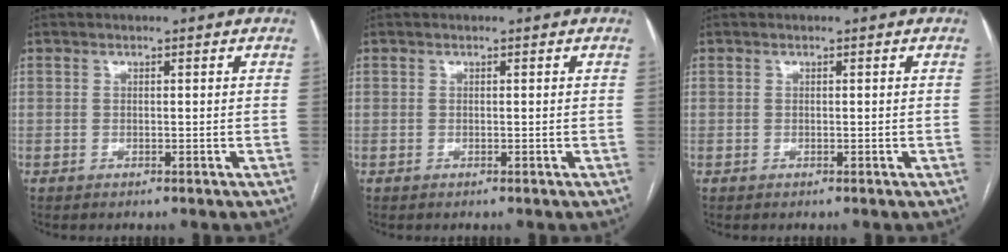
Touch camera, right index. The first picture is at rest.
{"total": 0.0}
{"total": 0.0}